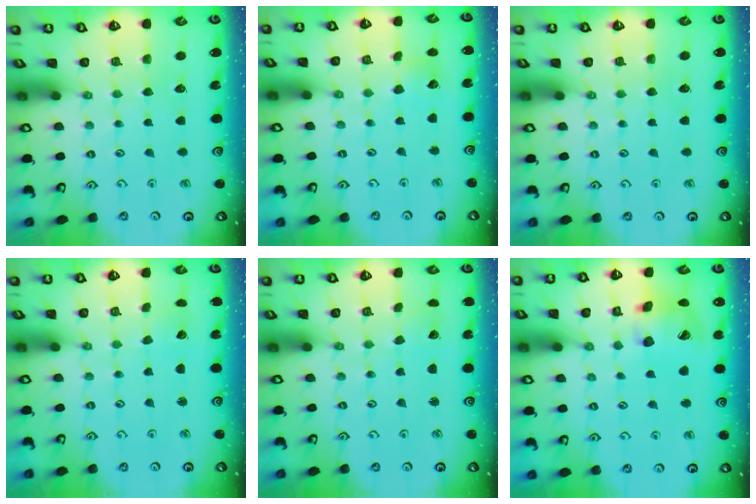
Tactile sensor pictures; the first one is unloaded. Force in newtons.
{"total": 3.3, "press": 3.3, "slide": 0.3}
{"total": 0.0}
{"total": 1.0, "press": 1.0, "slide": 0.1}
{"total": 1.4, "press": 1.4, "slide": 0.0}
{"total": 14.2, "press": 14.1, "slide": 2.0}